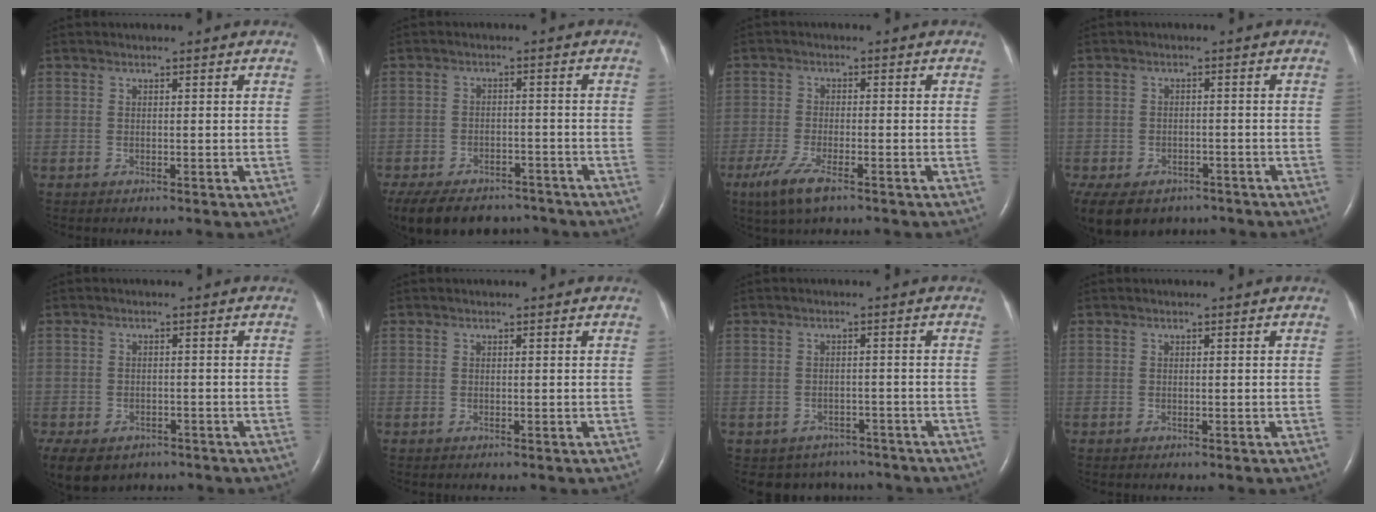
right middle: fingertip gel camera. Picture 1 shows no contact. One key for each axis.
{"total": 16.8, "fx": -13.2, "fy": 8.1, "fz": 6.6, "tx": -0.178, "ty": -0.014, "tz": -0.180}
{"total": 5.9, "fx": -3.7, "fy": 1.3, "fz": 4.4, "tx": -0.099, "ty": -0.015, "tz": -0.065}
{"total": 16.0, "fx": -10.2, "fy": 10.4, "fz": 6.7, "tx": -0.197, "ty": -0.014, "tz": -0.131}
{"total": 17.2, "fx": -9.7, "fy": 12.2, "fz": 7.3, "tx": -0.235, "ty": -0.018, "tz": -0.125}
{"total": 0.0}
{"total": 5.5, "fx": -4.6, "fy": 3.0, "fz": 0.0, "tx": 0.004, "ty": 0.014, "tz": -0.057}
{"total": 0.0}